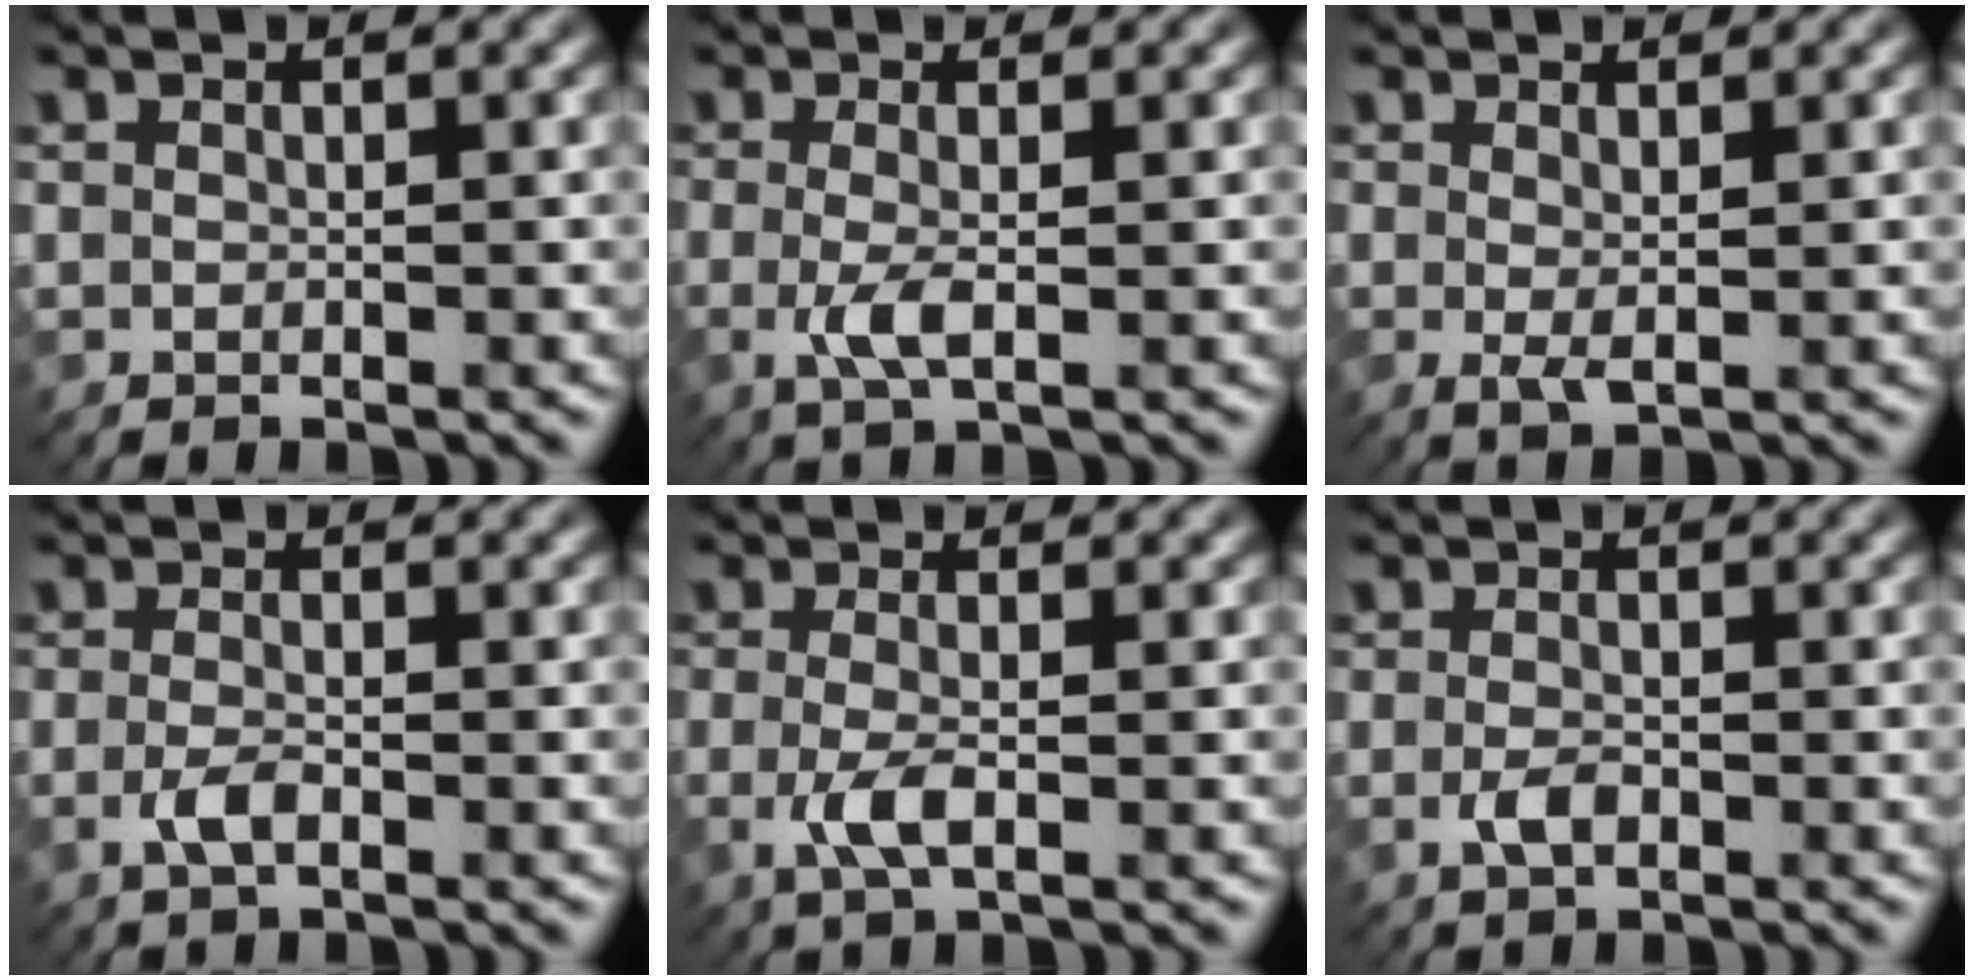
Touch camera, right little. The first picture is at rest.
{"total": 2.6, "force": [-0.4, 0.6, 2.5], "torque": [-0.055, -0.005, -0.008]}
{"total": 1.5, "force": [0.2, 0.3, 1.5], "torque": [-0.029, -0.006, 0.005]}
{"total": 1.9, "force": [-0.8, 0.6, 1.6], "torque": [-0.035, 0.000, -0.019]}
{"total": 2.8, "force": [-0.7, 0.8, 2.6], "torque": [-0.062, -0.006, -0.019]}
{"total": 1.7, "force": [-0.6, 0.8, 1.4], "torque": [-0.029, -0.001, -0.015]}